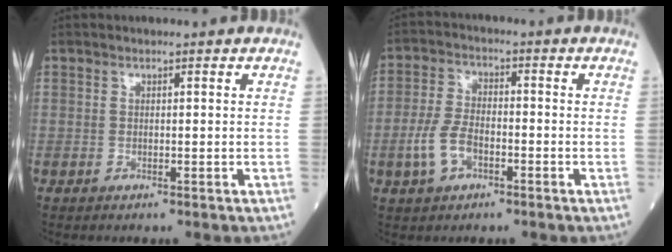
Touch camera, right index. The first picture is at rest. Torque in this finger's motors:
{"motor_torque": [0.57, -0.25, 0.38, 0.06]}